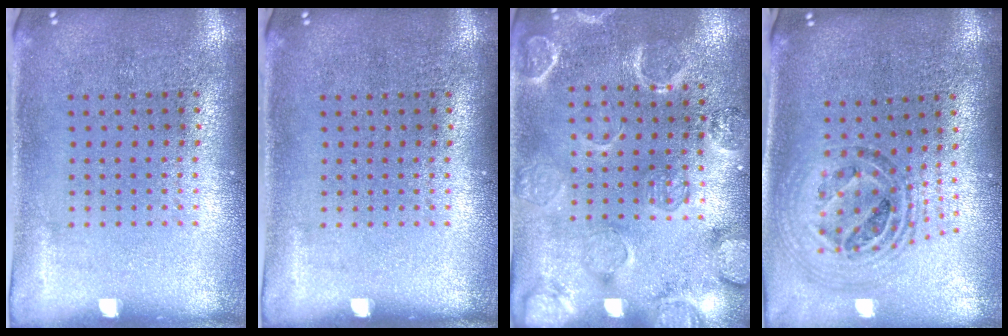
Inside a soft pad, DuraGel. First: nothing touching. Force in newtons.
{"total": 0.0}
{"total": 2.4, "press": 2.3, "slide": 0.6}
{"total": 1.3, "press": 1.2, "slide": 0.6}